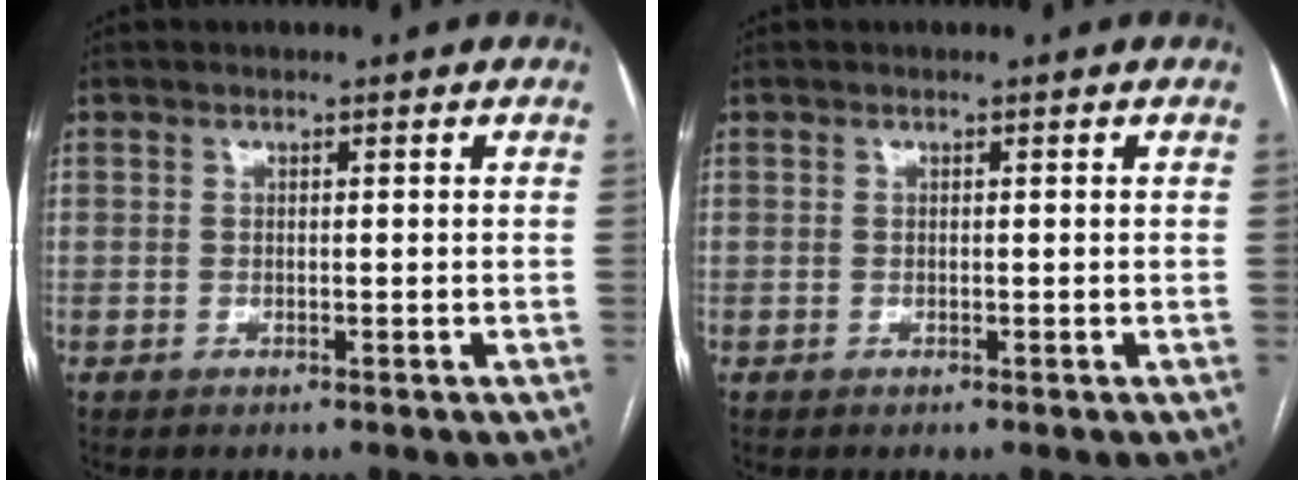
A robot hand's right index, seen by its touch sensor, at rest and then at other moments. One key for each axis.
{"total": 0.0}